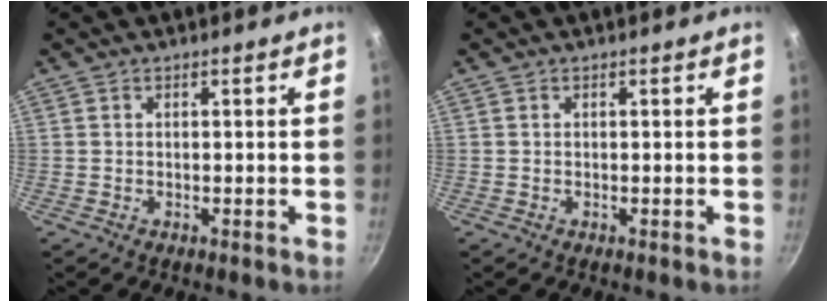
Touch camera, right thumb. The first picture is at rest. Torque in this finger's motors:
{"motor_torque": [0.04, -0.04, 0.26, 0.00, 0.02]}